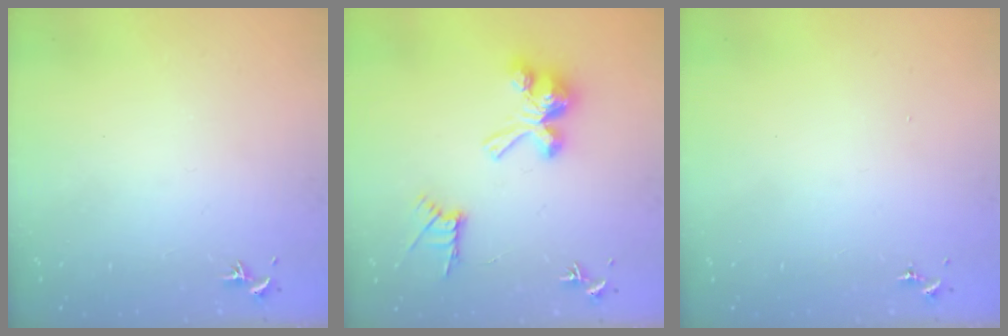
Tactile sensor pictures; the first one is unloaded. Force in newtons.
{"total": 13.1, "press": 13.1, "slide": 0.4}
{"total": 0.0}